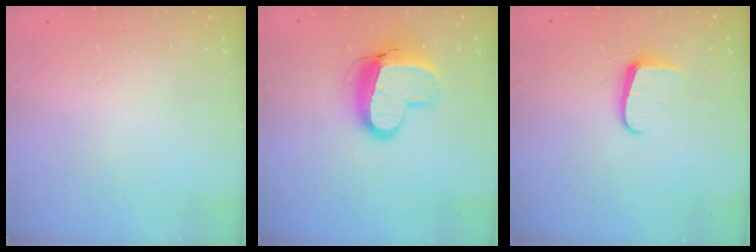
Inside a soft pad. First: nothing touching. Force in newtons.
{"total": 13.3, "press": 13.3, "slide": 1.0}
{"total": 6.8, "press": 6.7, "slide": 0.9}